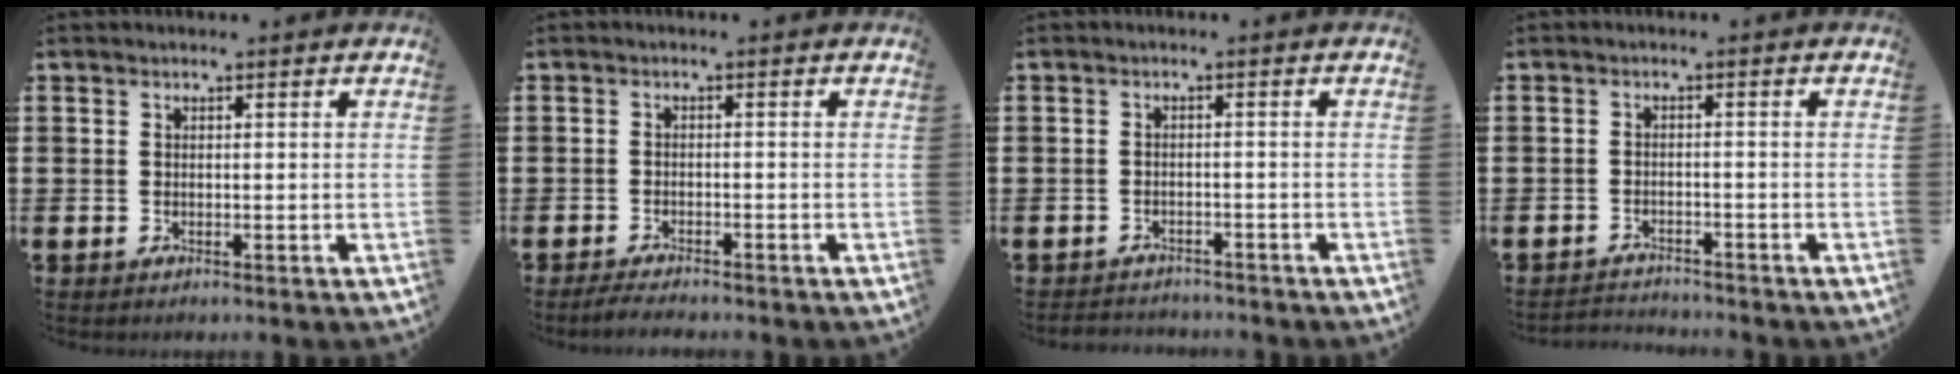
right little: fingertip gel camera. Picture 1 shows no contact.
{"total": 1.6, "force": [-1.5, 0.1, 0.6], "torque": [-0.011, 0.003, -0.030]}
{"total": 1.5, "force": [-1.5, 0.2, -0.2], "torque": [-0.003, 0.003, -0.034]}
{"total": 1.8, "force": [-1.8, 0.0, -0.2], "torque": [-0.002, 0.003, -0.039]}